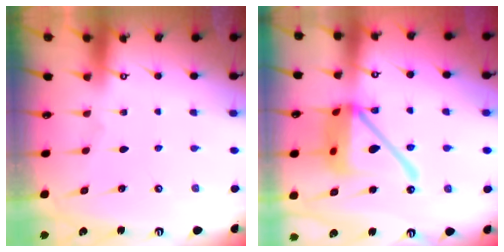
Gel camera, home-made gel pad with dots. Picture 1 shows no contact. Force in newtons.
{"total": 18.8, "press": 18.6, "slide": 2.5}